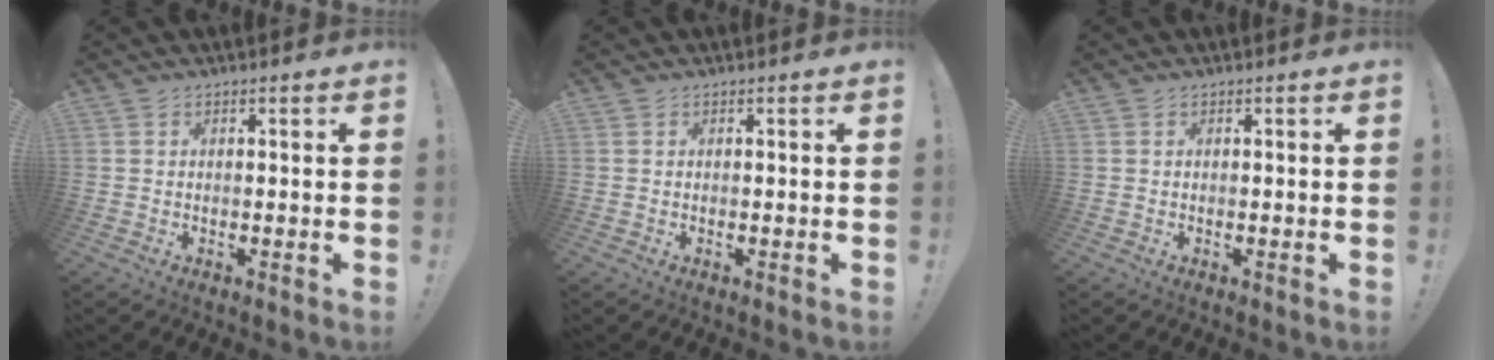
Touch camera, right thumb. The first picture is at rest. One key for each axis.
{"total": 0.0}
{"total": 0.0}